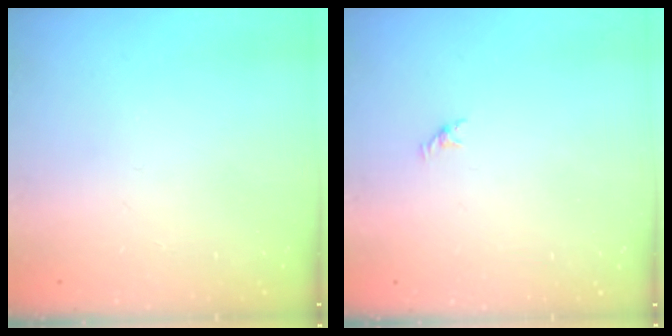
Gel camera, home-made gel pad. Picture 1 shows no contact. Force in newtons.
{"total": 0.5, "press": 0.3, "slide": 0.4}